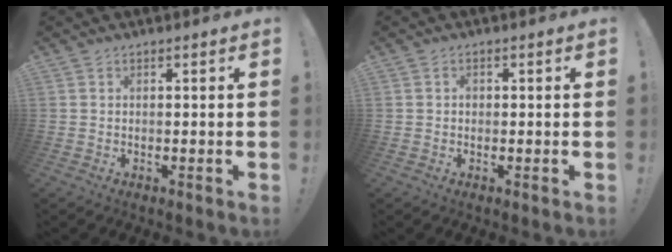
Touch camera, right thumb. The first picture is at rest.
{"total": 1.0, "force": [-0.3, 0.9, 0.4], "torque": [-0.013, 0.005, -0.005]}